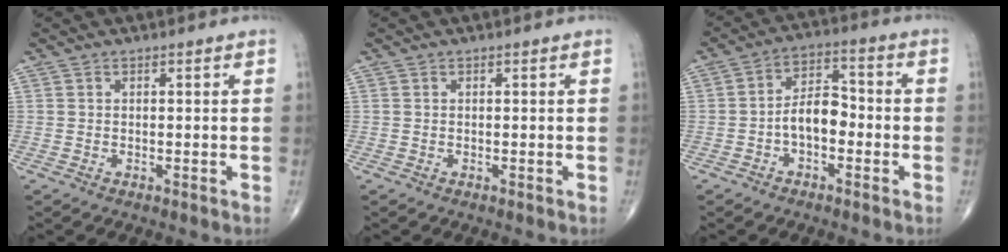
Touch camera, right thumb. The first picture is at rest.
{"total": 0.0}
{"total": 7.4, "force": [-2.0, 4.3, 5.7], "torque": [-0.081, 0.034, -0.044]}